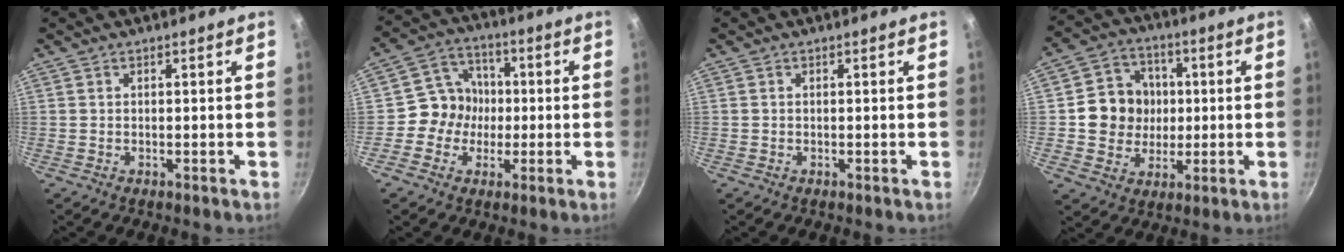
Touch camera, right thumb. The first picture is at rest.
{"total": 9.4, "force": [-1.1, 8.6, 3.6], "torque": [-0.020, 0.028, -0.033]}
{"total": 0.0}
{"total": 12.0, "force": [0.2, 10.9, 5.0], "torque": [-0.043, 0.016, 0.006]}